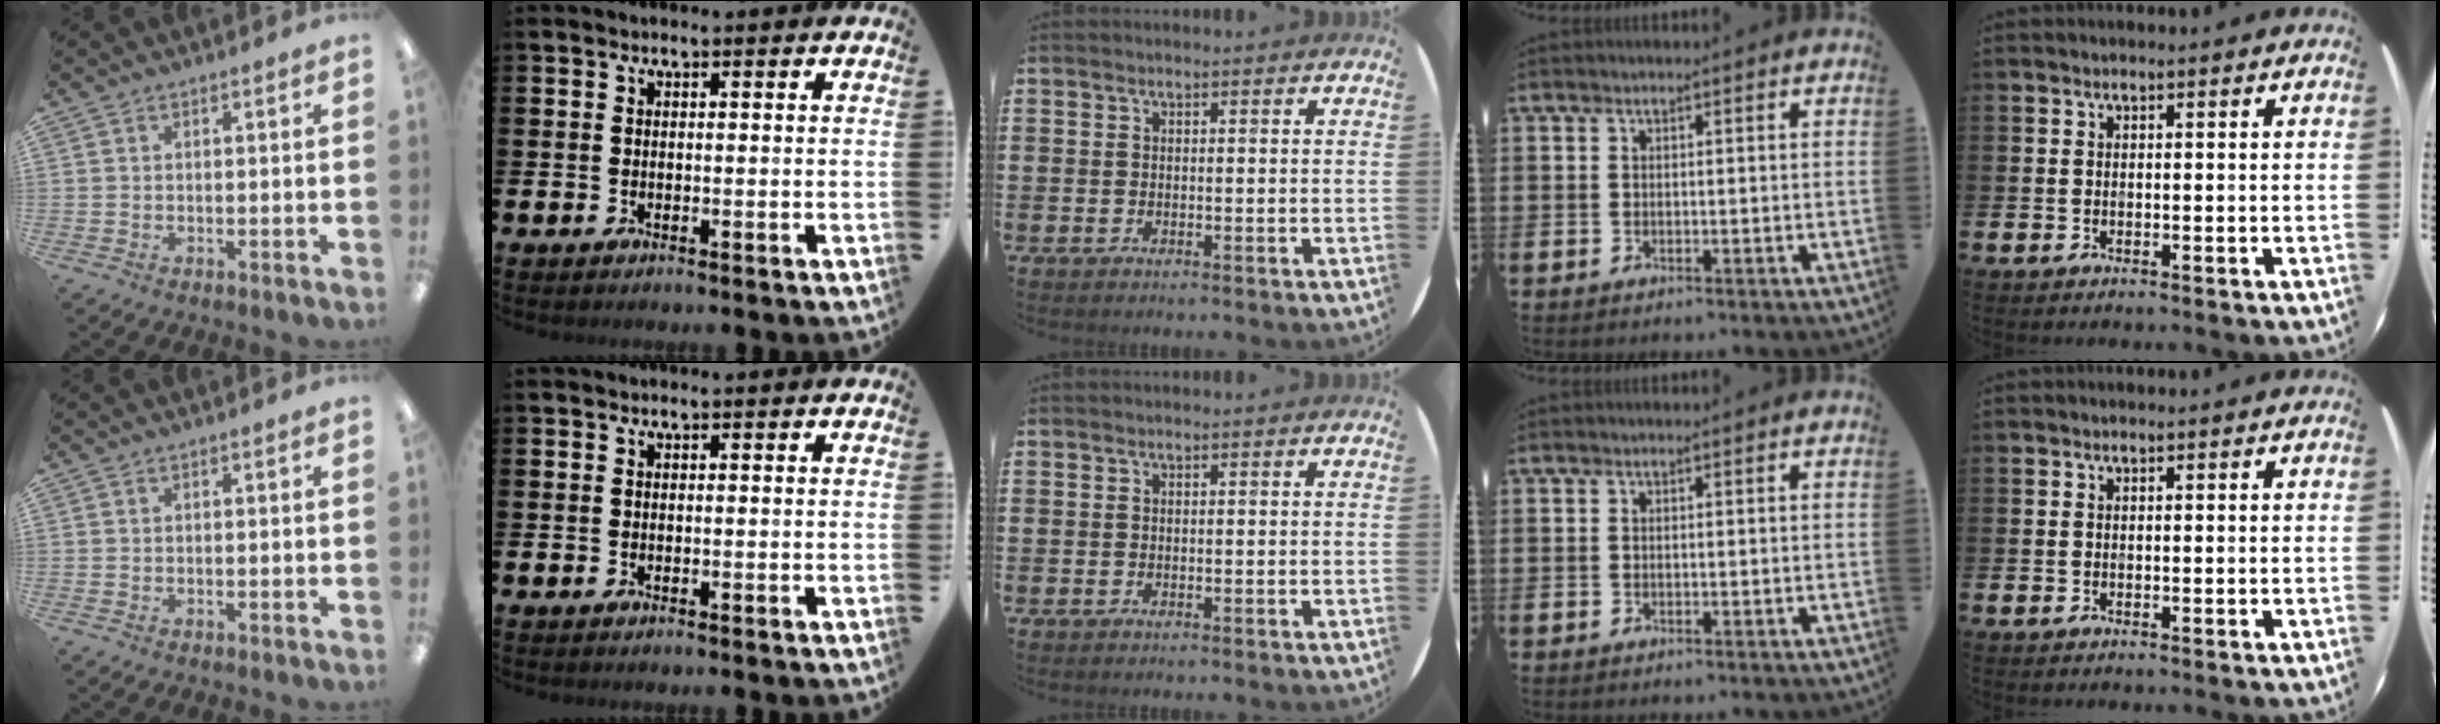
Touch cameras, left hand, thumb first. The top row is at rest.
{}